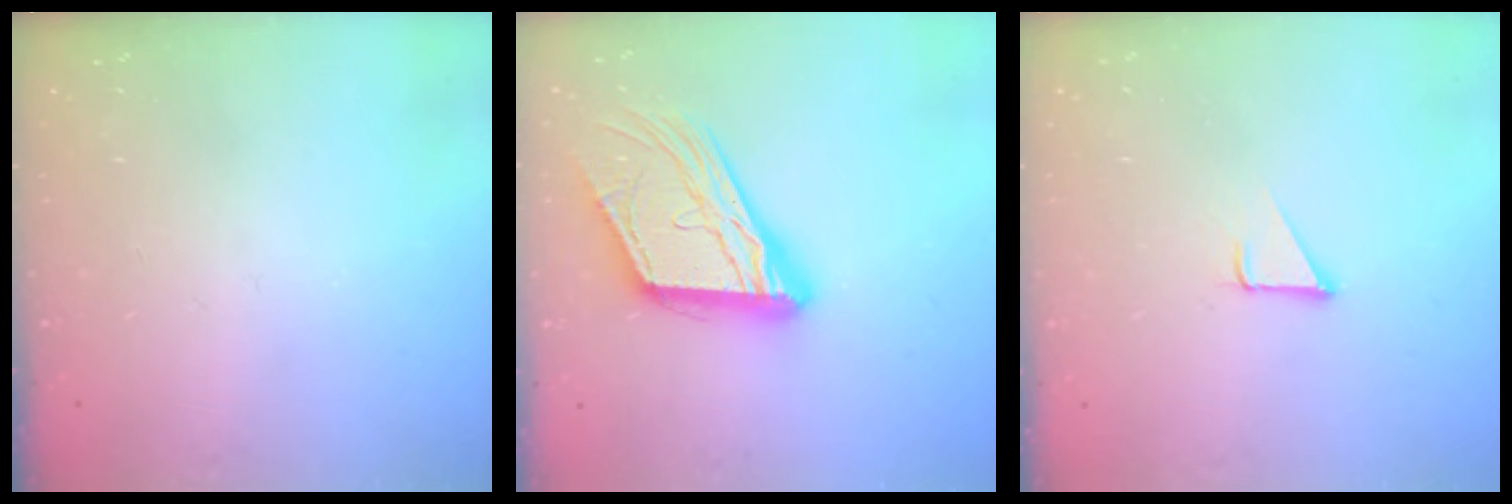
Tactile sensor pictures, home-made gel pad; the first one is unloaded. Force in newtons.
{"total": 17.4, "press": 17.3, "slide": 1.9}
{"total": 1.9, "press": 1.9, "slide": 0.1}